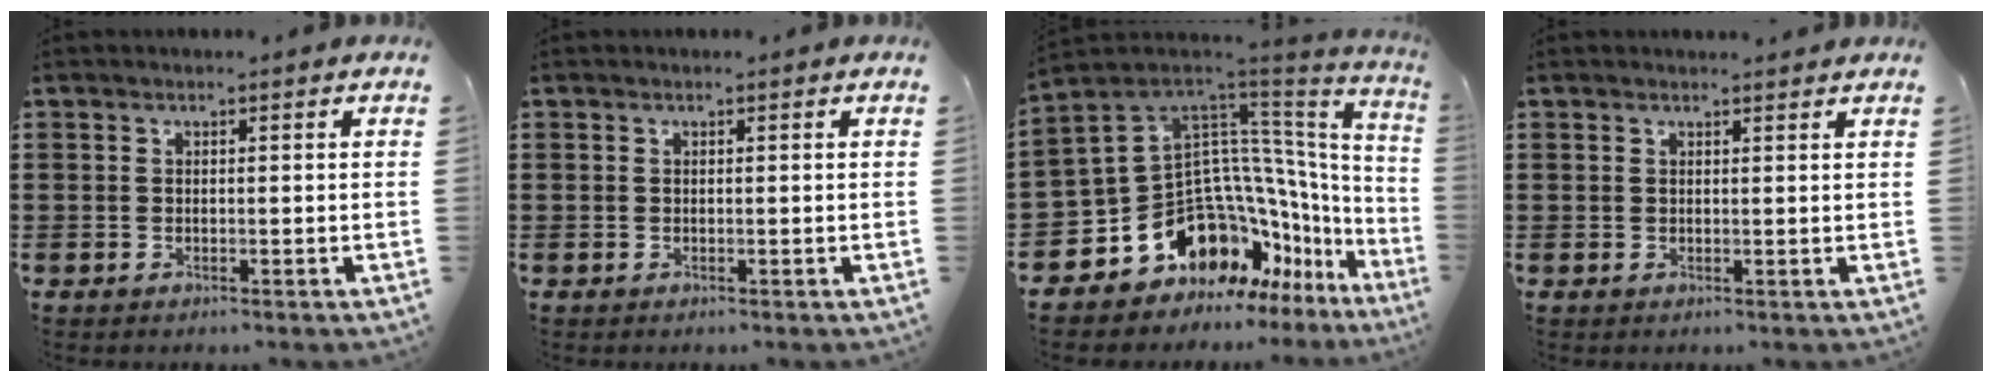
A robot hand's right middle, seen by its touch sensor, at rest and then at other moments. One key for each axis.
{"total": 0.0}
{"total": 14.5, "fx": -6.3, "fy": 10.5, "fz": 7.7, "tx": -0.194, "ty": -0.013, "tz": -0.092}
{"total": 0.9, "fx": 0.9, "fy": 0.0, "fz": 0.0, "tx": 0.005, "ty": -0.006, "tz": 0.015}